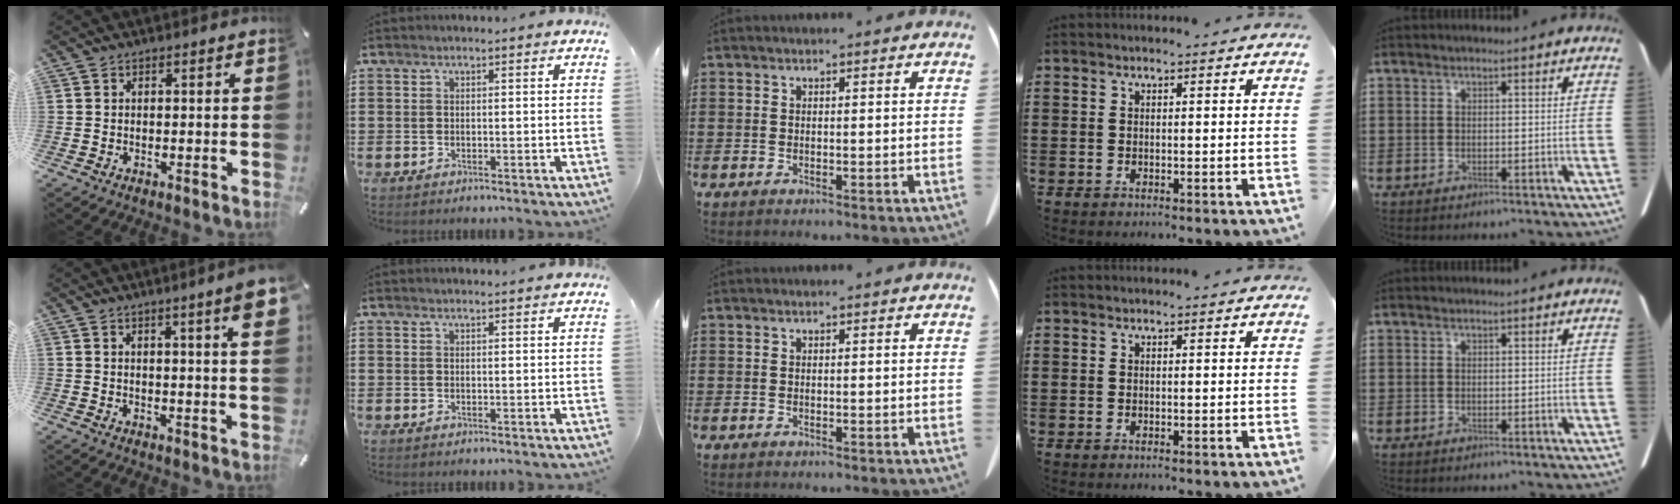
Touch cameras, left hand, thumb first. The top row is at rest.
{"thumb": {"total": 6.9, "force": [3.6, 0.3, 5.9], "torque": [-0.092, -0.015, 0.057]}, "index": {"total": 1.1, "force": [1.1, -0.1, 0.3], "torque": [-0.007, -0.001, 0.022]}}